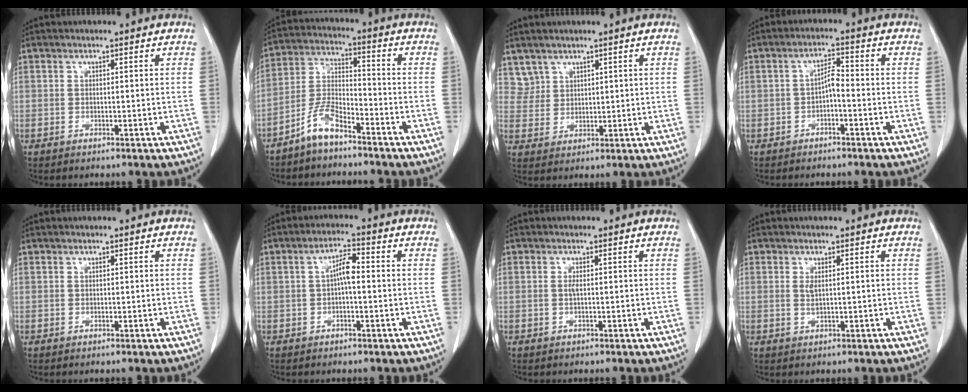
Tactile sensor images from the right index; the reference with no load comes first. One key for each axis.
{"total": 6.8, "fx": -5.3, "fy": 2.1, "fz": 3.7, "tx": -0.083, "ty": 0.003, "tz": -0.110}
{"total": 3.6, "fx": 2.8, "fy": 2.3, "fz": -0.3, "tx": 0.016, "ty": 0.004, "tz": 0.061}
{"total": 2.8, "fx": -0.9, "fy": 0.8, "fz": 2.5, "tx": -0.042, "ty": 0.010, "tz": -0.014}
{"total": 0.0}
{"total": 3.9, "fx": 0.2, "fy": 1.0, "fz": 3.8, "tx": -0.067, "ty": 0.012, "tz": 0.001}
{"total": 0.7, "fx": 0.0, "fy": 0.1, "fz": 0.7, "tx": -0.019, "ty": -0.002, "tz": 0.000}
{"total": 1.3, "fx": 0.3, "fy": 0.3, "fz": 1.3, "tx": -0.028, "ty": -0.003, "tz": 0.009}